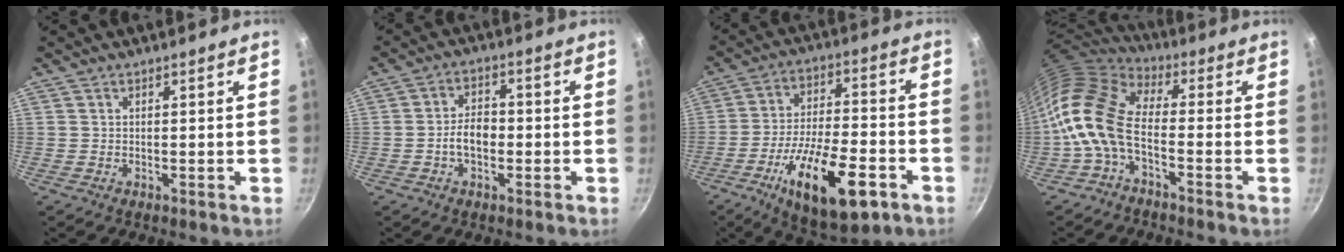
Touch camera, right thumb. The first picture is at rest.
{"total": 5.5, "force": [-1.3, 3.6, 3.9], "torque": [-0.051, 0.024, -0.025]}
{"total": 19.7, "force": [-8.8, 7.5, 15.9], "torque": [-0.252, 0.029, -0.142]}
{"total": 12.7, "force": [-3.4, 6.7, 10.2], "torque": [-0.201, 0.037, -0.085]}